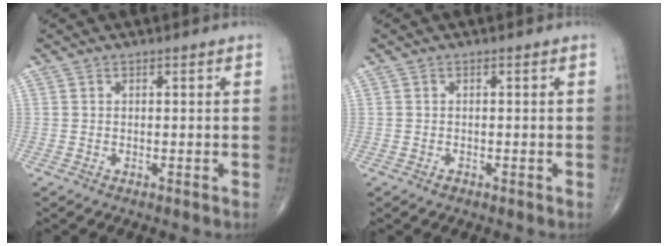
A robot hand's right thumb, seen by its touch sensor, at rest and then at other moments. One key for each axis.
{"total": 0.6, "fx": -0.4, "fy": 0.3, "fz": 0.2, "tx": 0.000, "ty": 0.000, "tz": -0.007}